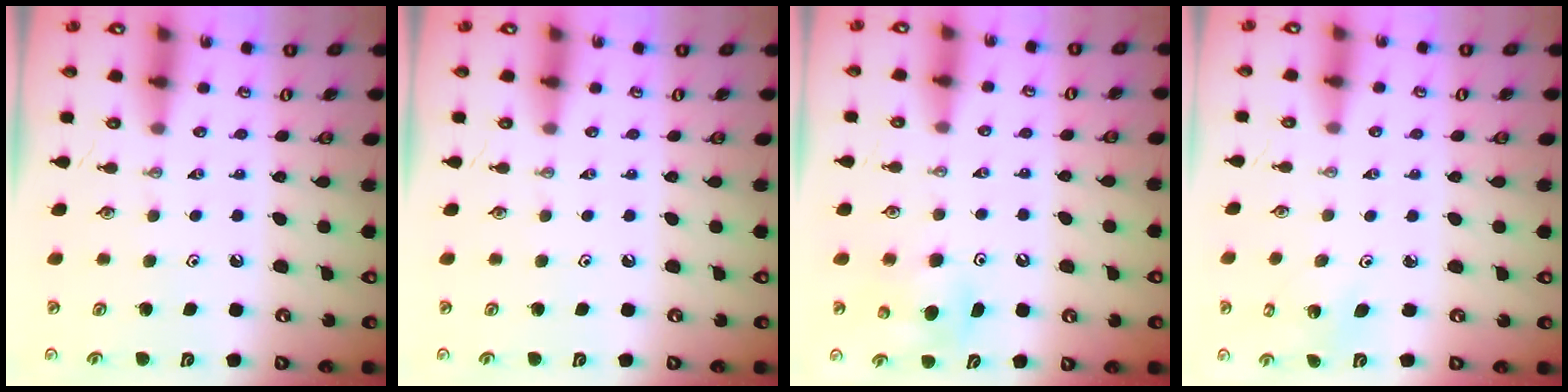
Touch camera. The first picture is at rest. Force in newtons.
{"total": 0.0}
{"total": 6.1, "press": 6.0, "slide": 1.1}
{"total": 2.2, "press": 2.2, "slide": 0.2}